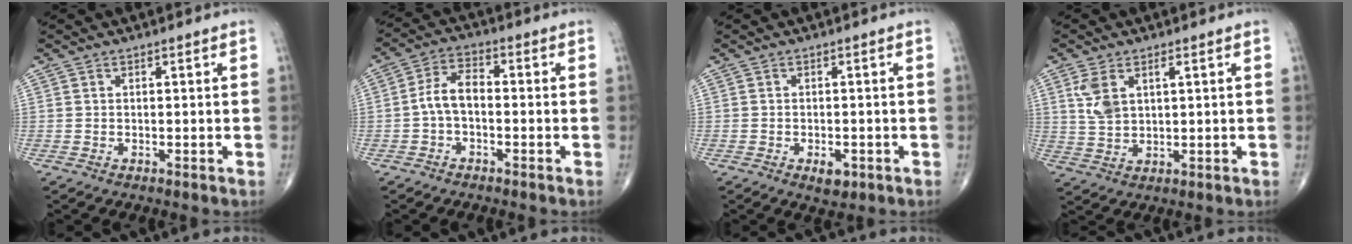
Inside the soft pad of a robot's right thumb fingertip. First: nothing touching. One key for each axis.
{"total": 5.7, "fx": -1.0, "fy": 3.1, "fz": 4.7, "tx": -0.087, "ty": 0.025, "tz": -0.030}
{"total": 3.0, "fx": -1.3, "fy": 1.6, "fz": 2.1, "tx": -0.027, "ty": 0.000, "tz": -0.013}
{"total": 5.5, "fx": 2.1, "fy": 2.9, "fz": 4.1, "tx": -0.082, "ty": 0.001, "tz": 0.050}